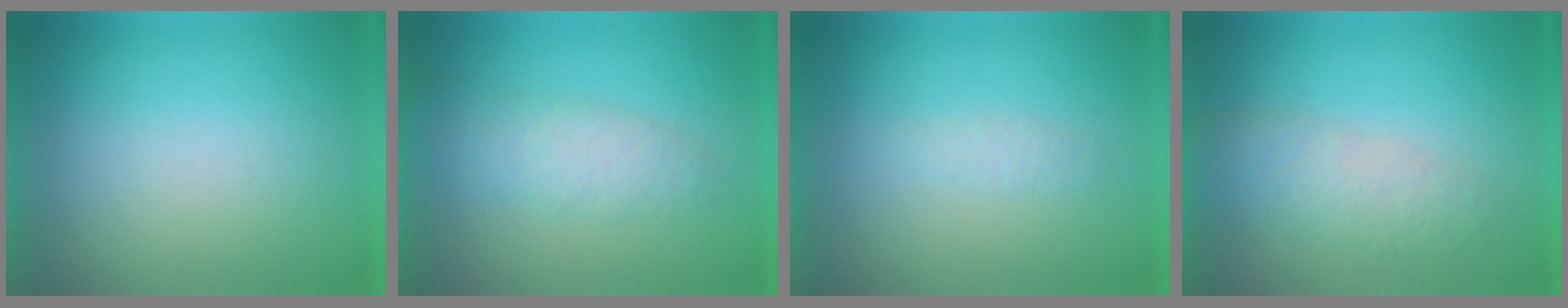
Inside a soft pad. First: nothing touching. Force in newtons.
{"total": 3.2}
{"total": 1.4}
{"total": 2.9}